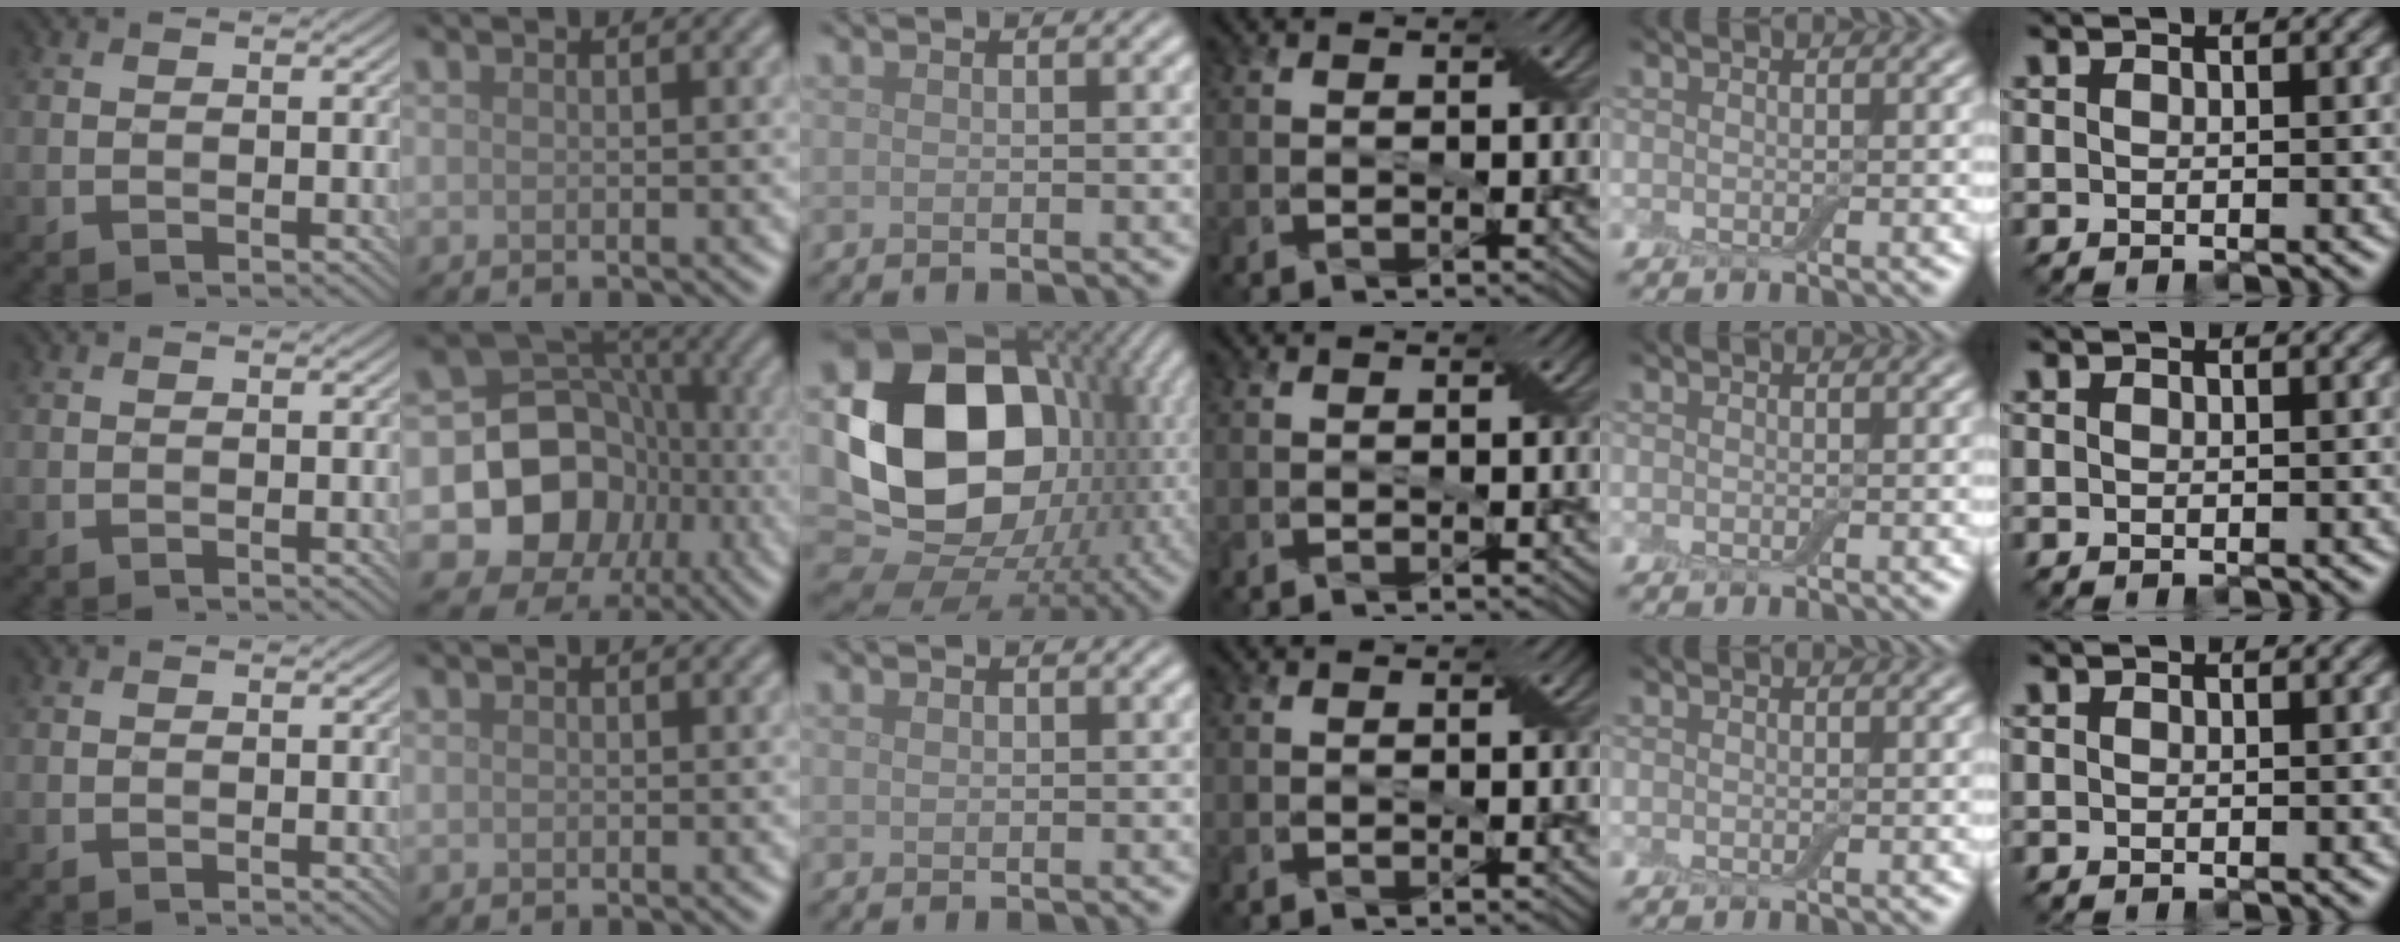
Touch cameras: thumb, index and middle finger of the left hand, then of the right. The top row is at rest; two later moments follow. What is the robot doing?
{"motion": "press", "object": "electronic device side button"}